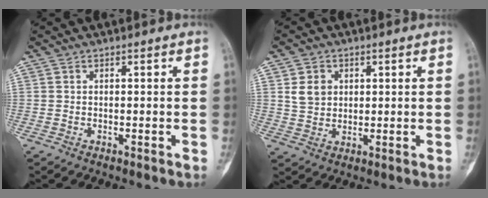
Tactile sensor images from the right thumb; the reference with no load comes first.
{"total": 5.2, "force": [1.6, 4.3, 2.5], "torque": [-0.025, -0.007, 0.032]}